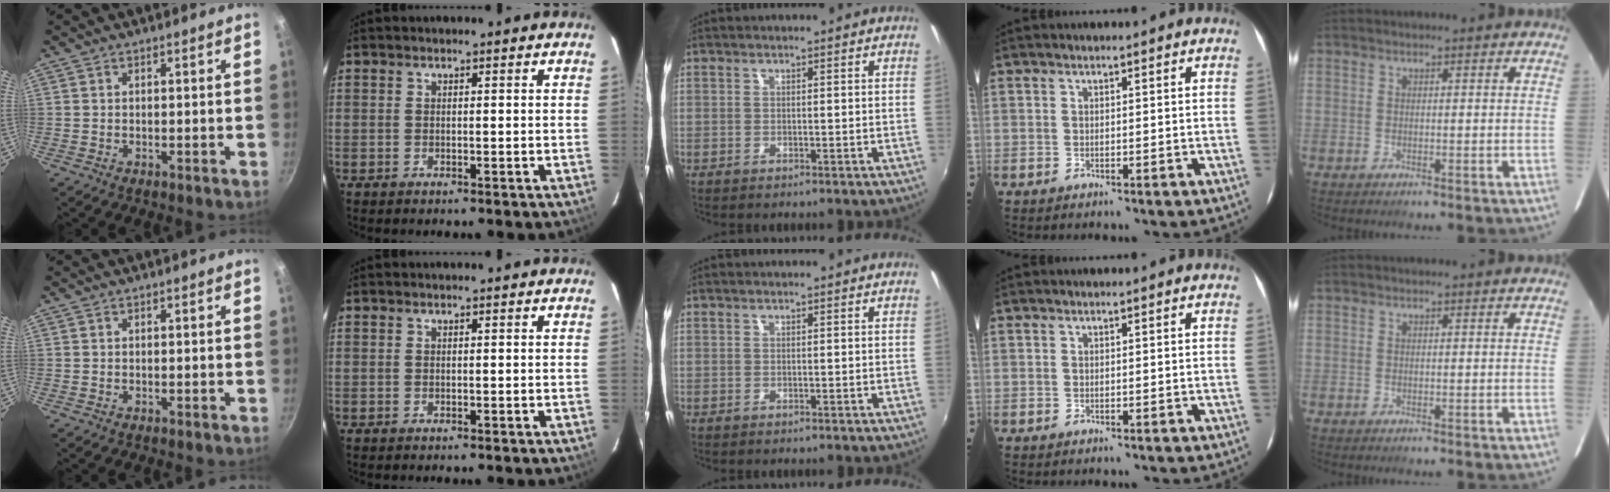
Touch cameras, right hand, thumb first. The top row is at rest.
{}